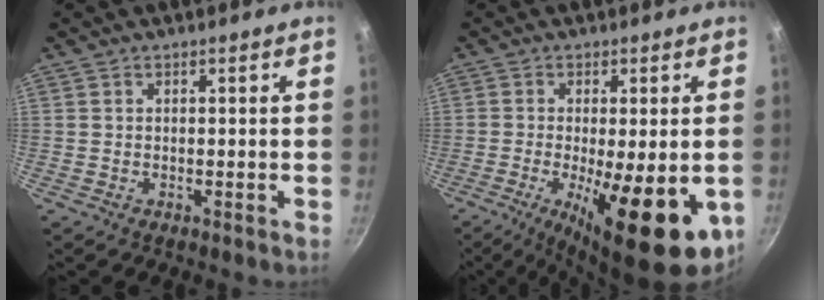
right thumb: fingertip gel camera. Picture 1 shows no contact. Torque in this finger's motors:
{"motor_torque": [0.05, 1.61, 0.23, -0.02, 0.47]}